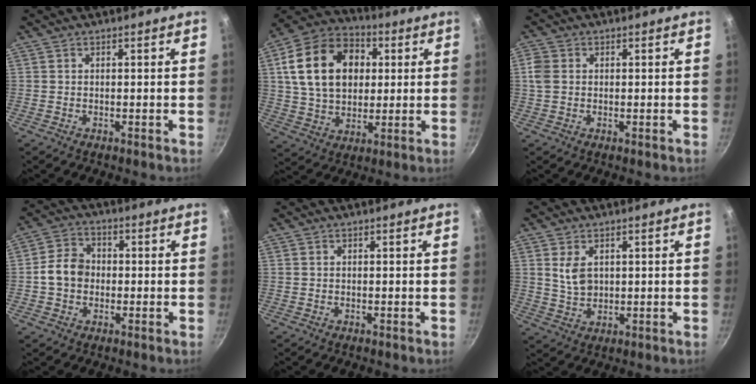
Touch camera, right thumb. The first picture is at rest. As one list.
[{"total": 19.9, "force": [4.1, 14.4, 13.2], "torque": [-0.208, 0.015, 0.064]}, {"total": 3.6, "force": [0.3, 2.9, 2.2], "torque": [-0.041, 0.006, 0.003]}, {"total": 7.1, "force": [-0.6, 5.9, 3.9], "torque": [-0.043, 0.021, -0.023]}, {"total": 0.0}, {"total": 5.1, "force": [1.5, 3.4, 3.5], "torque": [-0.057, -0.013, 0.034]}]